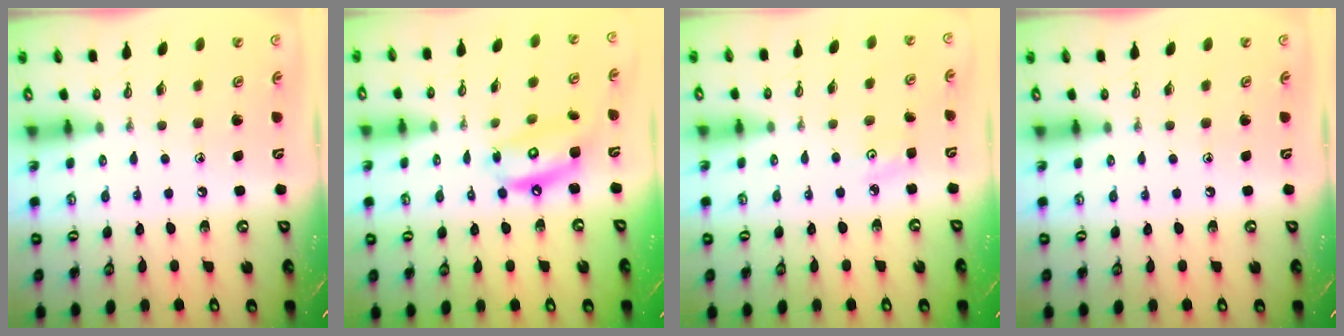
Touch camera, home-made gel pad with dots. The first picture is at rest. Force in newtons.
{"total": 11.3, "press": 11.2, "slide": 1.1}
{"total": 2.8, "press": 2.8, "slide": 0.4}
{"total": 0.0}